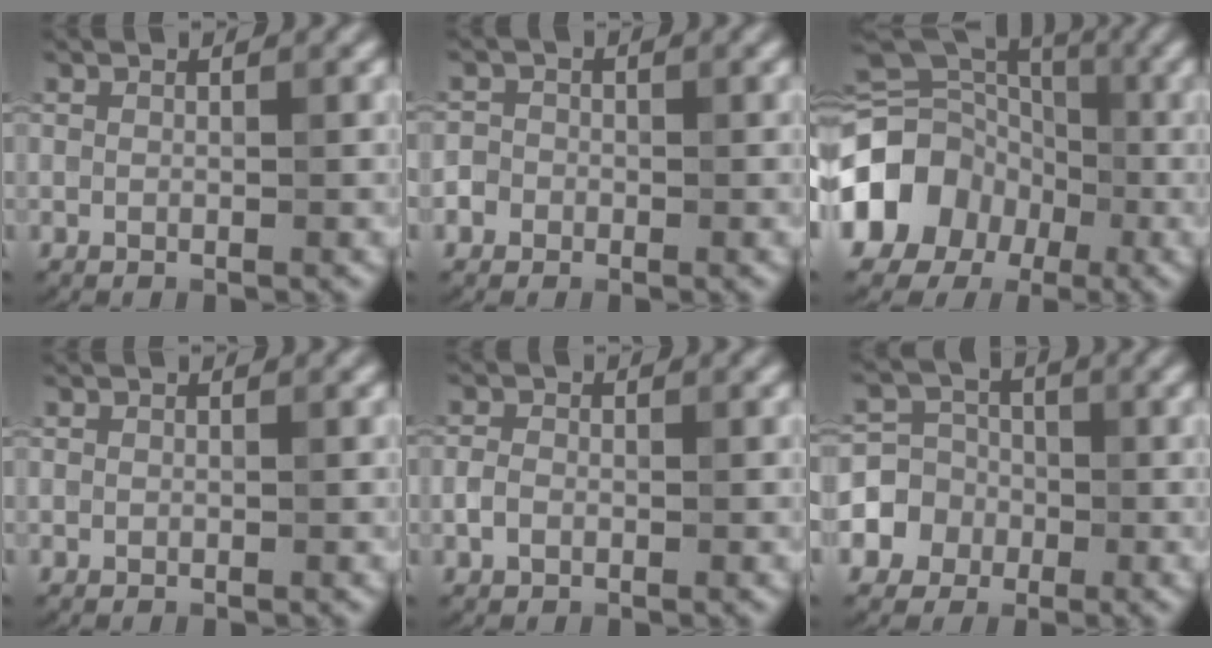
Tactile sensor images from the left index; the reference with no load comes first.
{"total": 2.3, "force": [-1.1, 2.0, 0.4], "torque": [0.016, 0.012, -0.033]}
{"total": 11.4, "force": [-3.8, 9.6, 4.8], "torque": [-0.093, 0.000, -0.081]}
{"total": 0.0}
{"total": 1.2, "force": [-0.4, 0.9, 0.8], "torque": [-0.016, 0.007, -0.014]}
{"total": 3.8, "force": [-1.1, 3.5, 0.7], "torque": [0.010, 0.013, -0.037]}